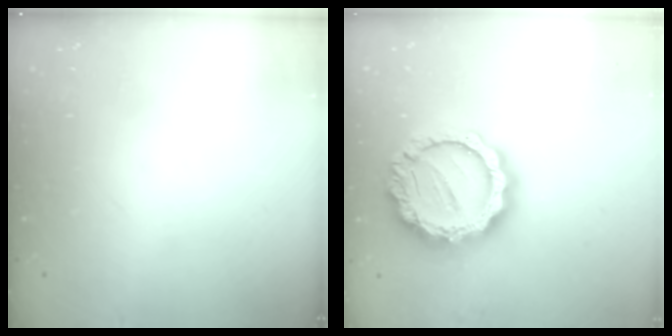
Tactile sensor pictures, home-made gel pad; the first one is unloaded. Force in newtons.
{"total": 18.3, "press": 18.2, "slide": 1.5}